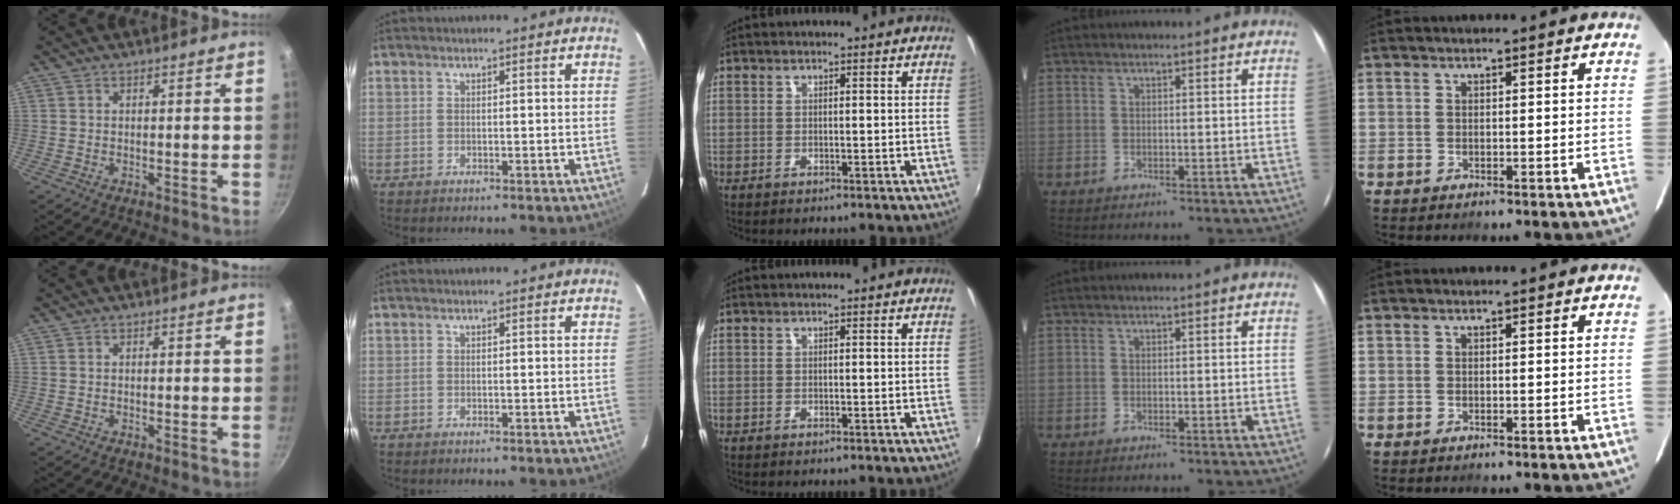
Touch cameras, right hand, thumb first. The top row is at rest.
{}